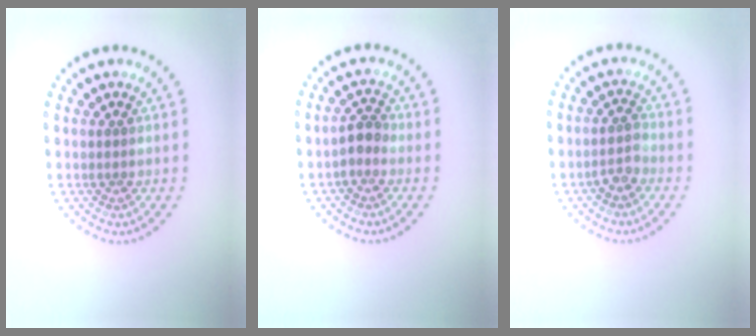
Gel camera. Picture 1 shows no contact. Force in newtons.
{"total": 1.7, "press": 1.5, "slide": 1.0}
{"total": 1.5, "press": 1.3, "slide": 0.7}